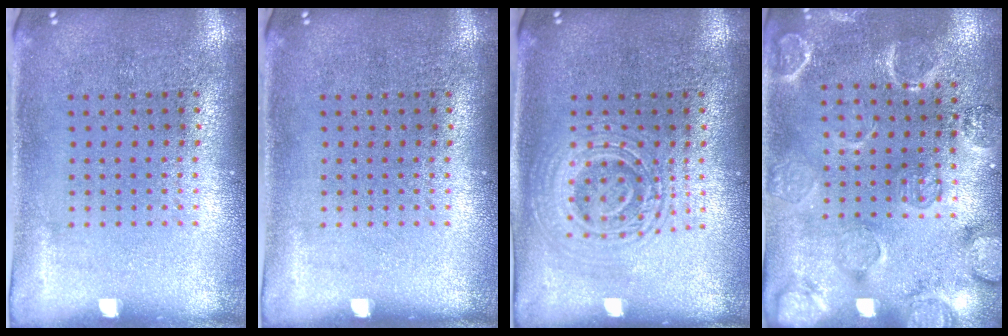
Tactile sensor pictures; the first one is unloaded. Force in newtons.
{"total": 0.0}
{"total": 2.9, "press": 2.8, "slide": 0.5}
{"total": 2.3, "press": 2.1, "slide": 0.9}